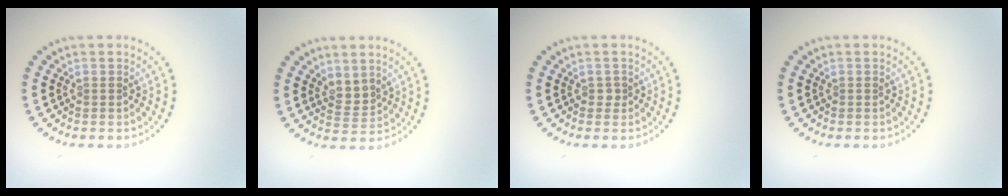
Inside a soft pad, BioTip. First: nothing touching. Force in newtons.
{"total": 1.8, "press": 1.4, "slide": 1.2}
{"total": 0.5, "press": 0.4, "slide": 0.3}
{"total": 0.0}